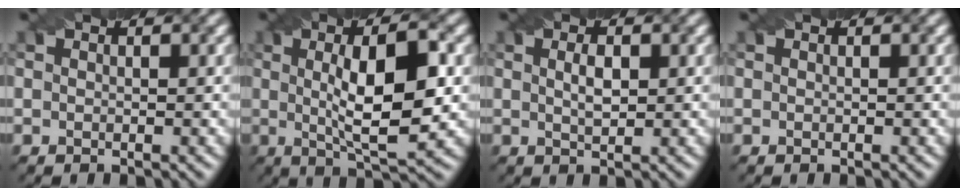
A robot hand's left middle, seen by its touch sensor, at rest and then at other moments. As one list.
[{"total": 8.7, "force": [0.7, 2.4, 8.4], "torque": [-0.124, 0.010, 0.009]}, {"total": 1.9, "force": [0.5, 0.7, 1.7], "torque": [-0.034, 0.002, 0.011]}, {"total": 0.0}]